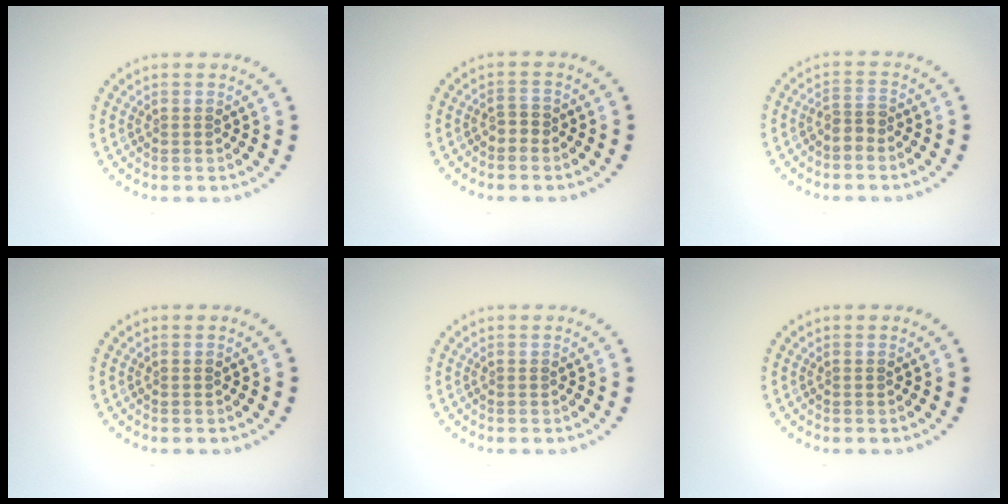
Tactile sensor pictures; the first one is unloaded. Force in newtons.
{"total": 1.0, "press": 0.8, "slide": 0.6}
{"total": 1.9, "press": 1.3, "slide": 1.3}
{"total": 0.0}
{"total": 0.0}
{"total": 0.0}